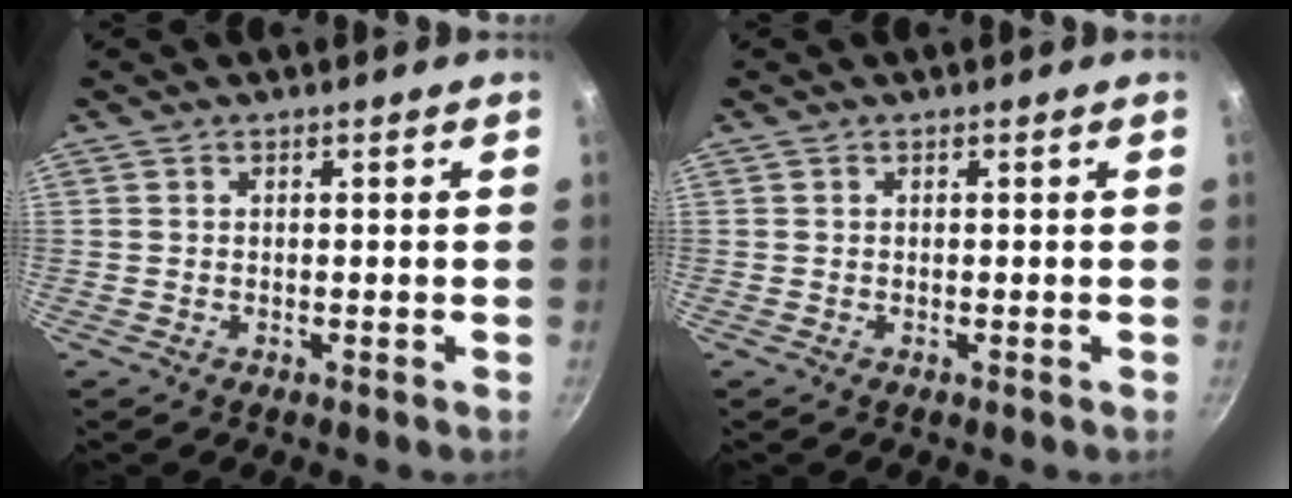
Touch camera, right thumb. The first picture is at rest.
{"total": 0.0}